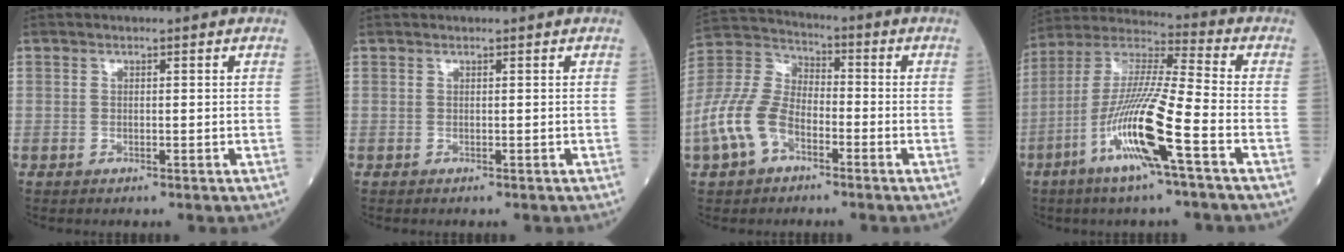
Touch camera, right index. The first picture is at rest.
{"total": 0.0}
{"total": 11.4, "force": [-5.0, 6.6, 7.9], "torque": [-0.198, 0.017, -0.100]}
{"total": 15.7, "force": [-6.3, 0.1, 14.4], "torque": [-0.296, -0.012, -0.126]}